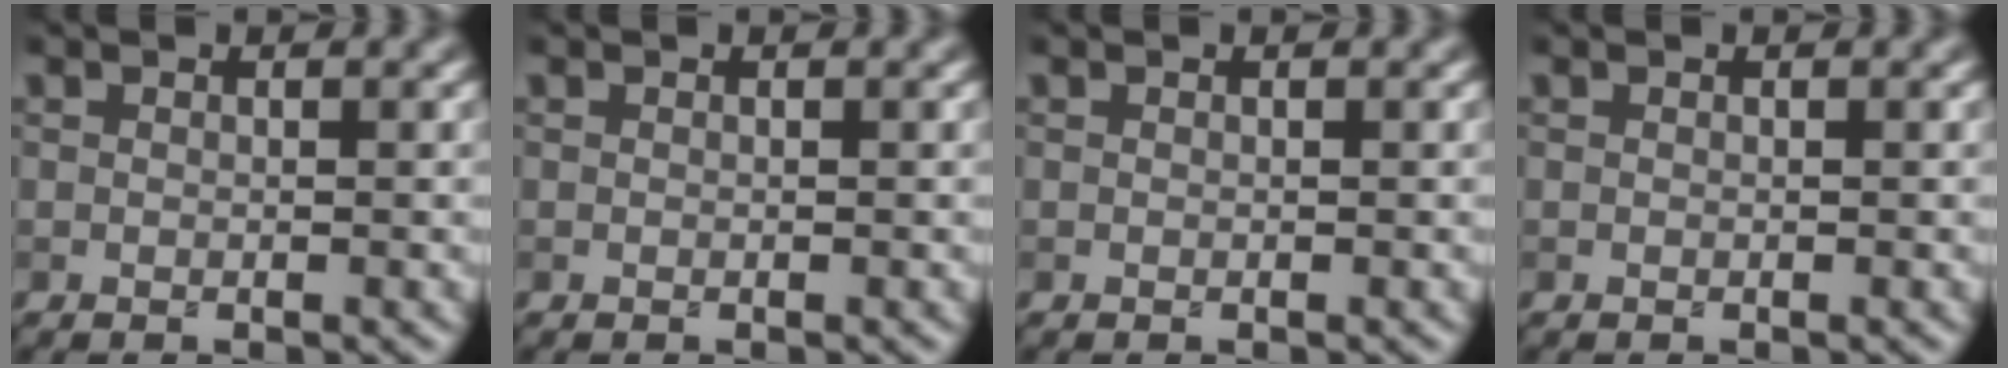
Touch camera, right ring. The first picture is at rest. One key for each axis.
{"total": 0.0}
{"total": 0.0}
{"total": 0.0}